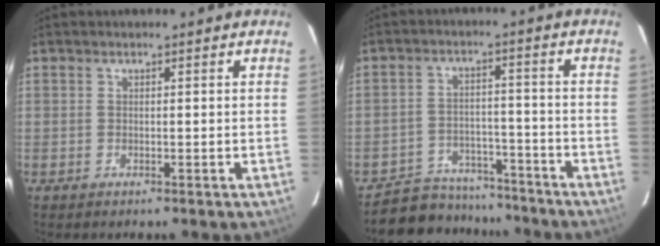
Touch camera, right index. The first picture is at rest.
{"total": 11.9, "force": [-10.5, 5.4, 1.8], "torque": [-0.055, 0.029, -0.146]}